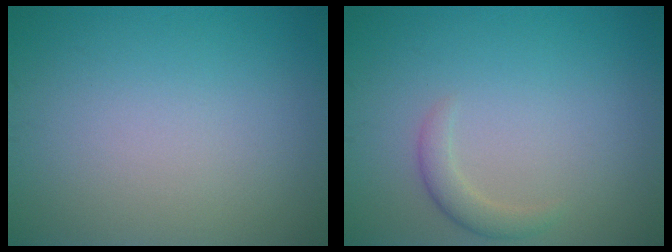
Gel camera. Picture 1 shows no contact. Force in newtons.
{"total": 1.7, "press": 1.7, "slide": 0.1}